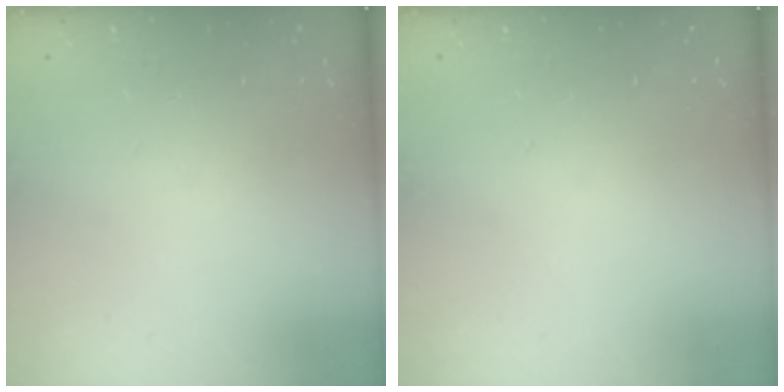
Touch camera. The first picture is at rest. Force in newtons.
{"total": 0.0}